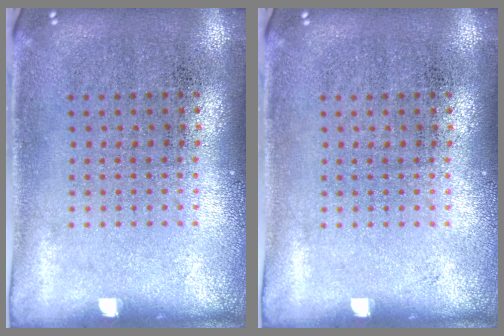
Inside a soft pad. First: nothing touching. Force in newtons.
{"total": 0.0}